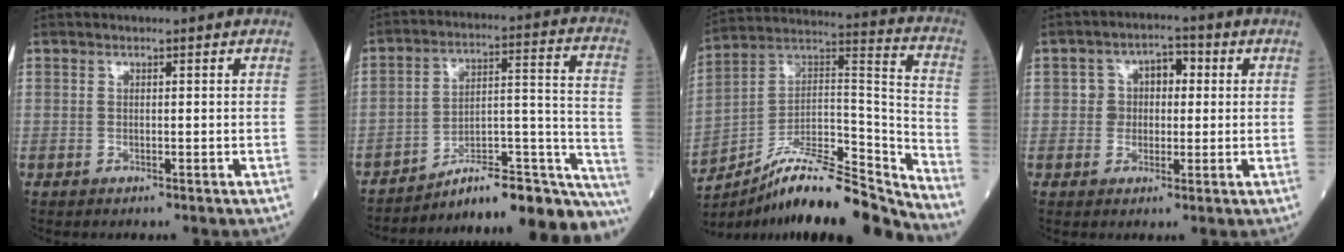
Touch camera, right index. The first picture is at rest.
{"total": 22.9, "force": [-20.7, 2.3, 9.7], "torque": [-0.054, 0.045, -0.290]}
{"total": 20.4, "force": [-17.8, 2.1, 9.7], "torque": [-0.146, 0.040, -0.300]}
{"total": 4.9, "force": [0.5, 4.0, 2.8], "torque": [-0.040, 0.026, 0.005]}